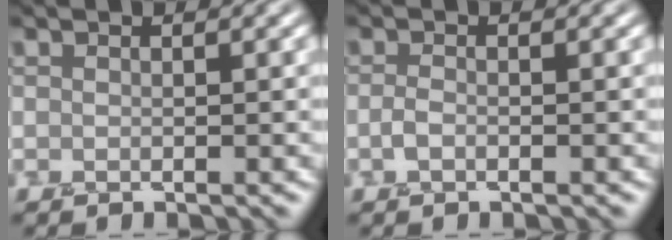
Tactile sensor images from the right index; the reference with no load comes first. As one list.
[{"total": 1.2, "force": [-0.4, 0.5, 1.0], "torque": [-0.023, -0.001, -0.011]}]